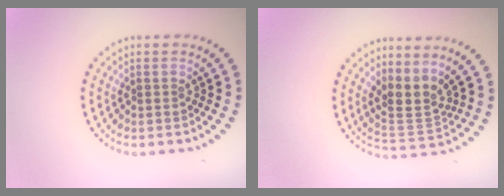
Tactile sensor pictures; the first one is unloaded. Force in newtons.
{"total": 3.2, "press": 2.4, "slide": 2.1}